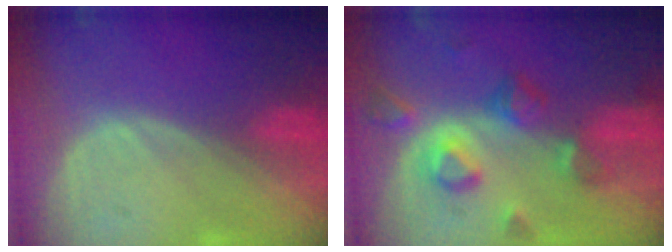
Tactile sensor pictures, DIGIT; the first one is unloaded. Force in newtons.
{"total": 7.2, "press": 7.2, "slide": 1.0}